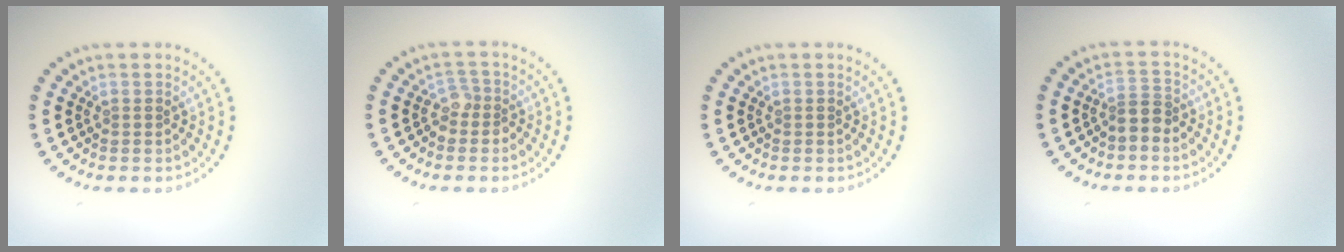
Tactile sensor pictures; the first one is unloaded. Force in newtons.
{"total": 1.6, "press": 1.3, "slide": 0.9}
{"total": 0.0}
{"total": 2.1, "press": 1.7, "slide": 1.3}